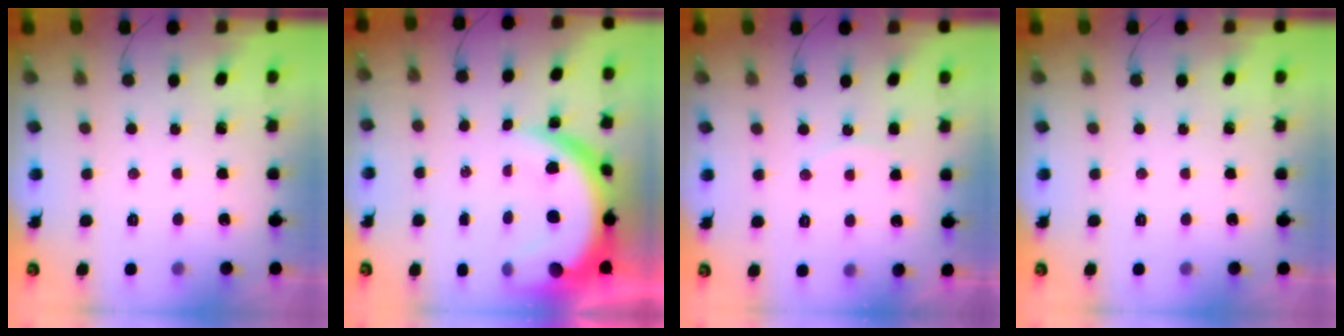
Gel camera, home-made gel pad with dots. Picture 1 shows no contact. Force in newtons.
{"total": 11.9, "press": 11.9, "slide": 1.2}
{"total": 4.6, "press": 4.6, "slide": 0.4}
{"total": 0.0}